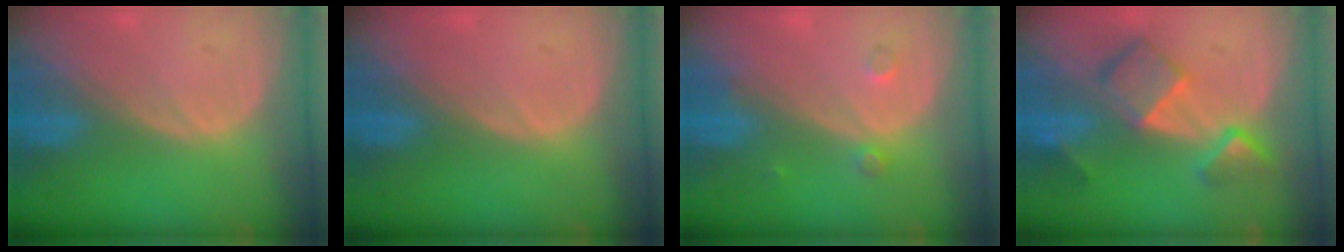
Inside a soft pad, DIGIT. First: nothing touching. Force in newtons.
{"total": 0.0}
{"total": 1.7, "press": 1.7, "slide": 0.3}
{"total": 7.8, "press": 6.7, "slide": 3.9}